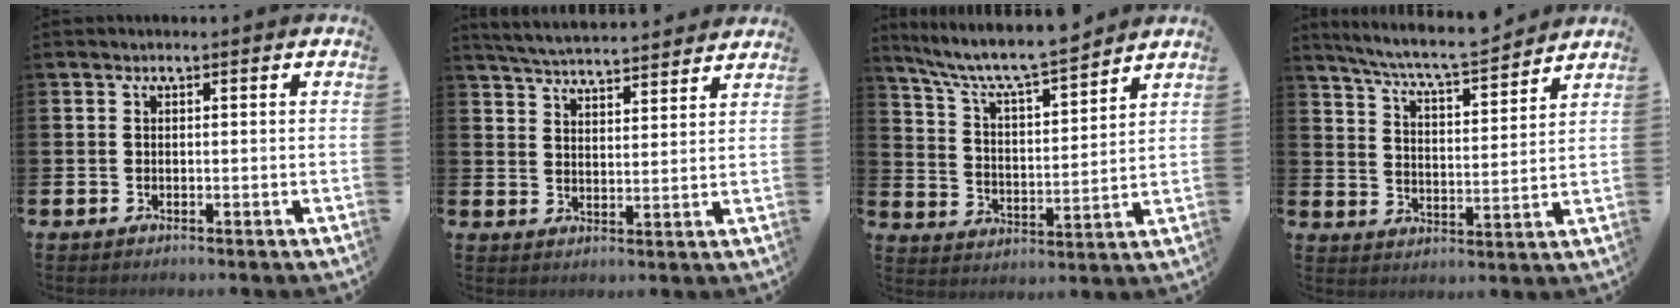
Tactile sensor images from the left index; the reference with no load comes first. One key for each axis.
{"total": 5.3, "fx": 5.3, "fy": 0.2, "fz": 0.5, "tx": -0.027, "ty": -0.035, "tz": 0.093}
{"total": 8.1, "fx": 7.5, "fy": 0.7, "fz": 2.7, "tx": -0.084, "ty": -0.057, "tz": 0.129}
{"total": 7.1, "fx": 6.8, "fy": 0.1, "fz": 2.0, "tx": -0.064, "ty": -0.049, "tz": 0.116}